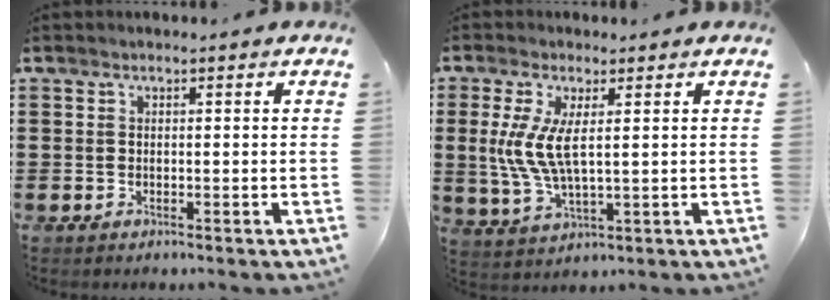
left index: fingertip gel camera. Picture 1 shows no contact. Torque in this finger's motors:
{"motor_torque": [1.13, 1.01, 0.62, 0.16]}